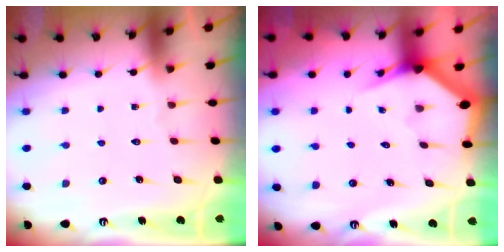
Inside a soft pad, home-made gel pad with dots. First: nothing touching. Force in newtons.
{"total": 2.7, "press": 2.7, "slide": 0.2}